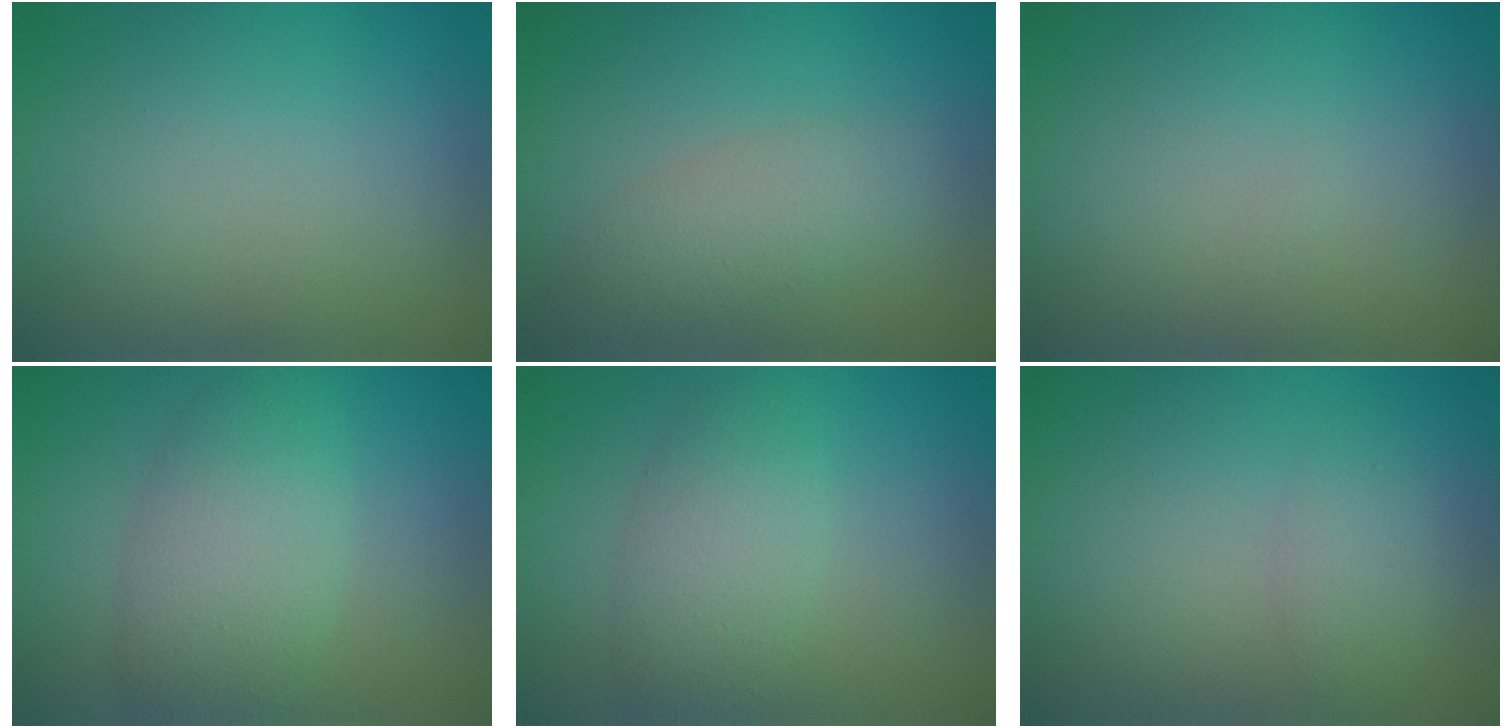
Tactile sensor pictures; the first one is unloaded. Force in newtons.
{"total": 3.0, "press": 3.0, "slide": 0.1}
{"total": 0.0}
{"total": 5.3, "press": 5.3, "slide": 0.1}
{"total": 3.7, "press": 3.7, "slide": 0.2}
{"total": 1.5, "press": 1.5, "slide": 0.1}